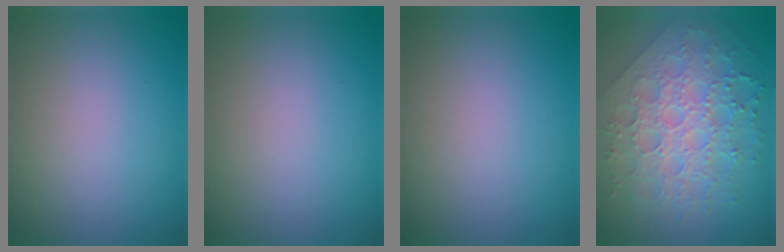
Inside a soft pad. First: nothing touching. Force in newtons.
{"total": 0.0}
{"total": 0.0}
{"total": 8.1, "press": 6.5, "slide": 4.9}